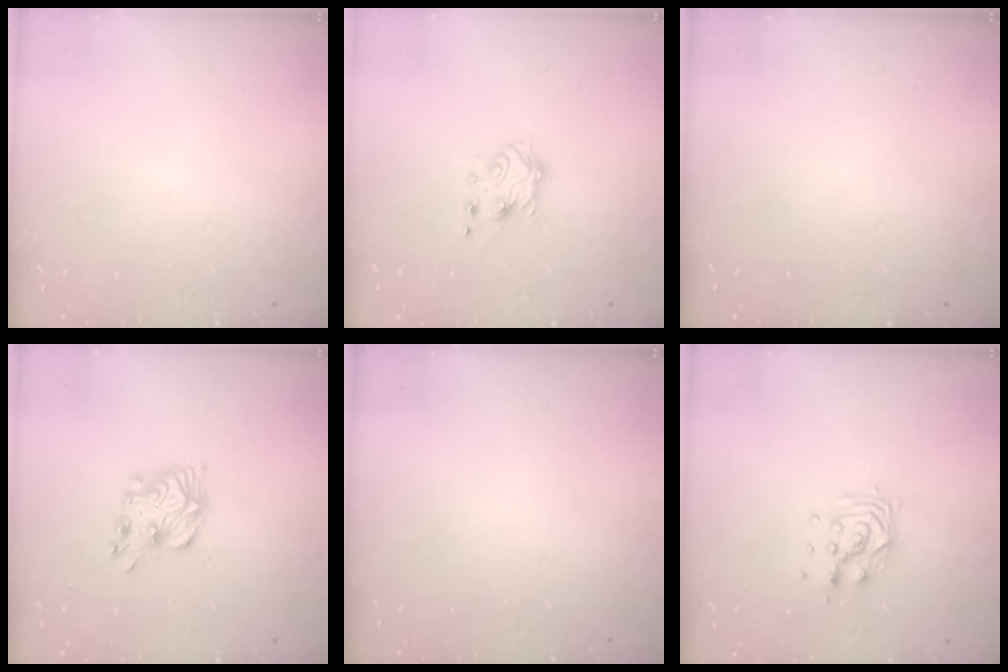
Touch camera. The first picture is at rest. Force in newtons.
{"total": 5.6, "press": 5.6, "slide": 0.8}
{"total": 0.0}
{"total": 9.8, "press": 9.8, "slide": 0.4}
{"total": 0.0}
{"total": 9.5, "press": 9.5, "slide": 0.7}